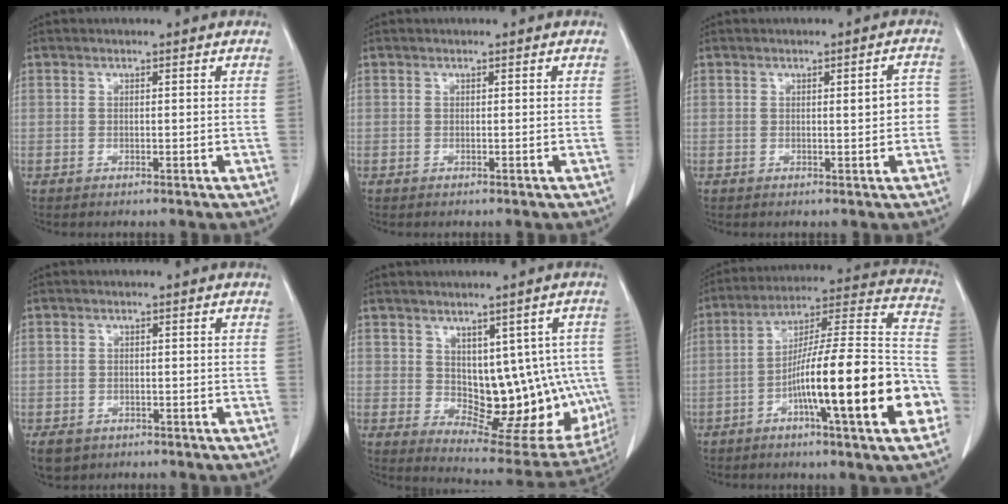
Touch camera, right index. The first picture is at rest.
{"total": 0.0}
{"total": 3.0, "force": [-0.1, 0.7, 2.9], "torque": [-0.034, 0.008, -0.001]}
{"total": 4.3, "force": [-2.9, 3.0, 1.2], "torque": [-0.027, -0.004, -0.038]}
{"total": 13.8, "force": [0.2, 7.5, 11.6], "torque": [-0.124, 0.008, 0.029]}
{"total": 22.7, "force": [-7.6, 1.4, 21.3], "torque": [-0.279, 0.008, -0.121]}